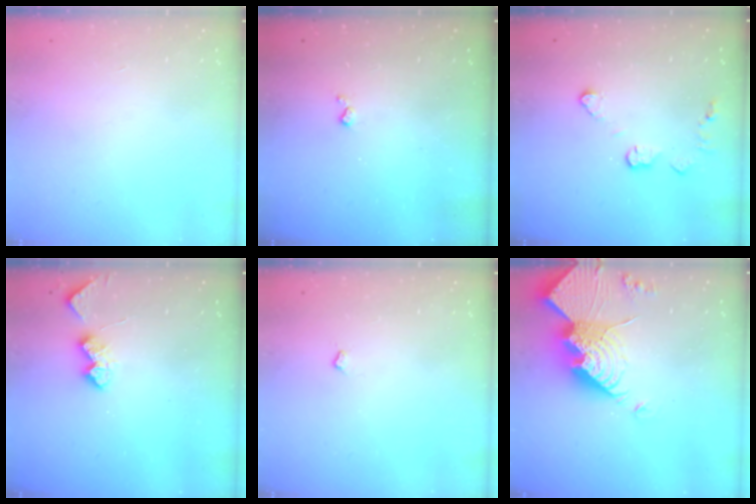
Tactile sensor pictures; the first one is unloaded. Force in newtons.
{"total": 2.9, "press": 2.9, "slide": 0.5}
{"total": 5.1, "press": 5.1, "slide": 0.2}
{"total": 6.2, "press": 6.1, "slide": 0.7}
{"total": 3.1, "press": 3.0, "slide": 0.5}
{"total": 18.0, "press": 17.9, "slide": 1.5}